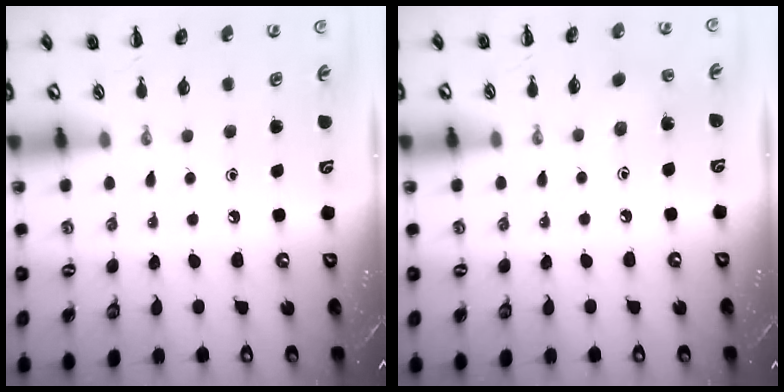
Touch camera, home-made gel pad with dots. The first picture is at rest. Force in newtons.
{"total": 6.1, "press": 5.9, "slide": 1.8}